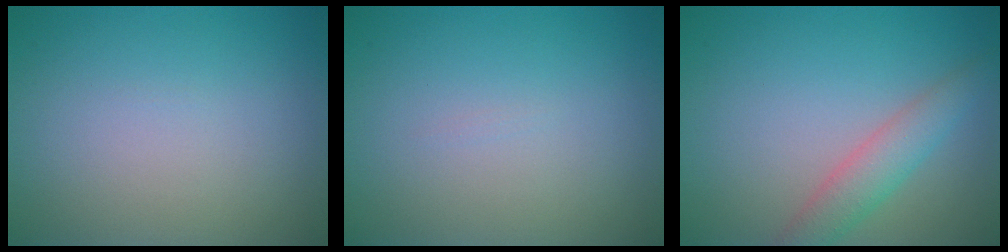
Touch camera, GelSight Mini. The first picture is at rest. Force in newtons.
{"total": 0.0}
{"total": 2.9, "press": 2.9, "slide": 0.1}